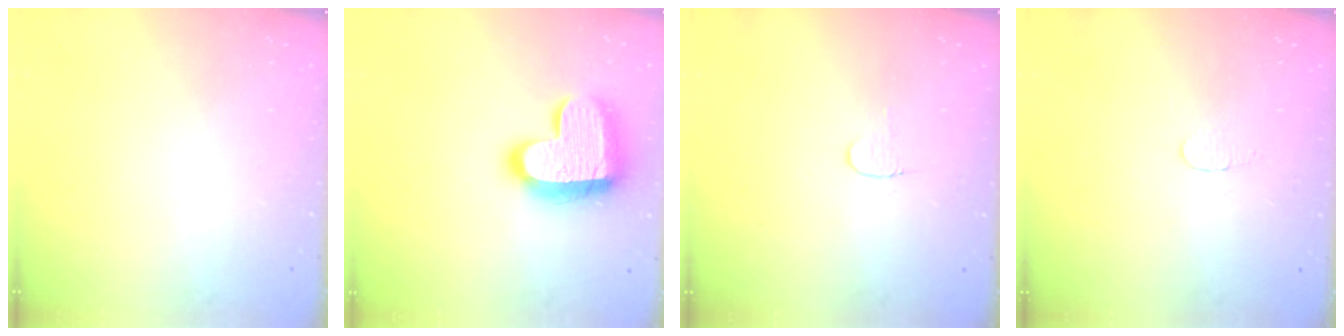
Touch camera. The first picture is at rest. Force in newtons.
{"total": 18.3, "press": 18.2, "slide": 1.2}
{"total": 3.9, "press": 3.9, "slide": 0.2}
{"total": 2.8, "press": 2.8, "slide": 0.3}